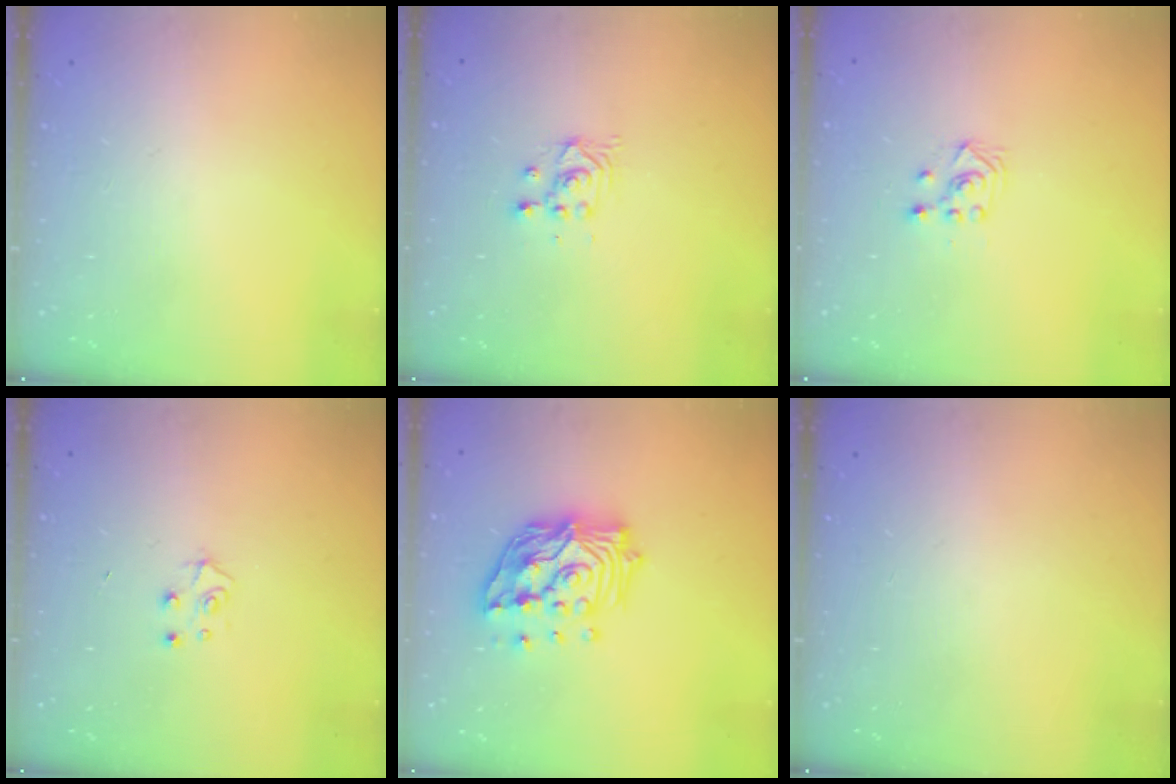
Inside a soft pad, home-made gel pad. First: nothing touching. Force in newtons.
{"total": 2.8, "press": 2.8, "slide": 0.1}
{"total": 3.1, "press": 3.1, "slide": 0.8}
{"total": 5.1, "press": 5.1, "slide": 0.5}
{"total": 18.1, "press": 17.9, "slide": 2.6}
{"total": 0.0}